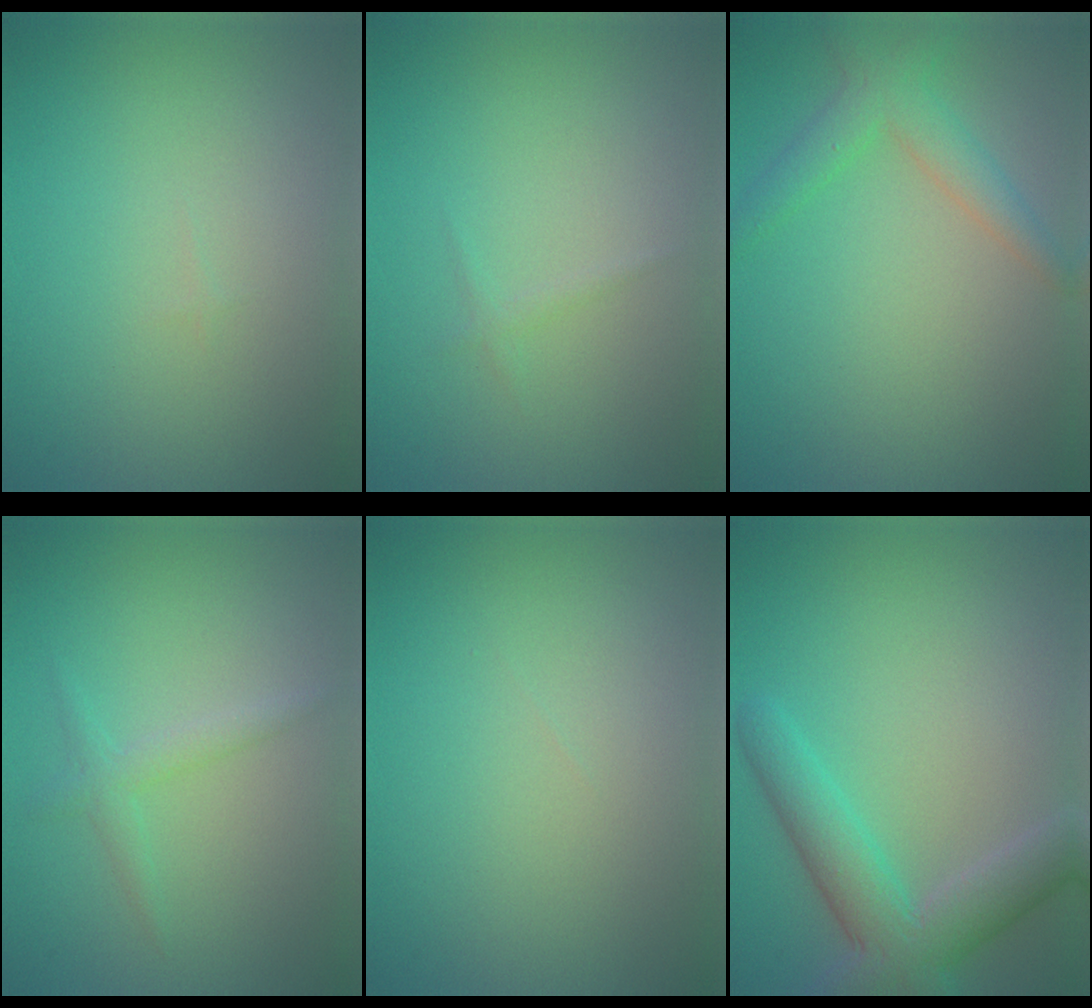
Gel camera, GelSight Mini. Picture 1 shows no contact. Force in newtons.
{"total": 0.6, "press": 0.6, "slide": 0.1}
{"total": 3.2, "press": 3.2, "slide": 0.0}
{"total": 1.5, "press": 1.5, "slide": 0.1}
{"total": 0.0}
{"total": 5.6, "press": 5.6, "slide": 0.2}